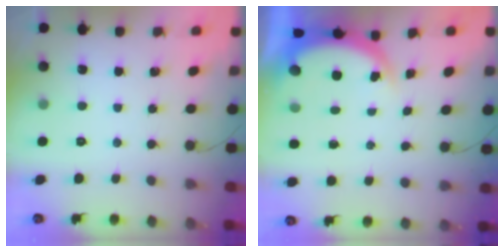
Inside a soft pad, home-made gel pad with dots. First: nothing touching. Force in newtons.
{"total": 4.5, "press": 4.5, "slide": 0.2}